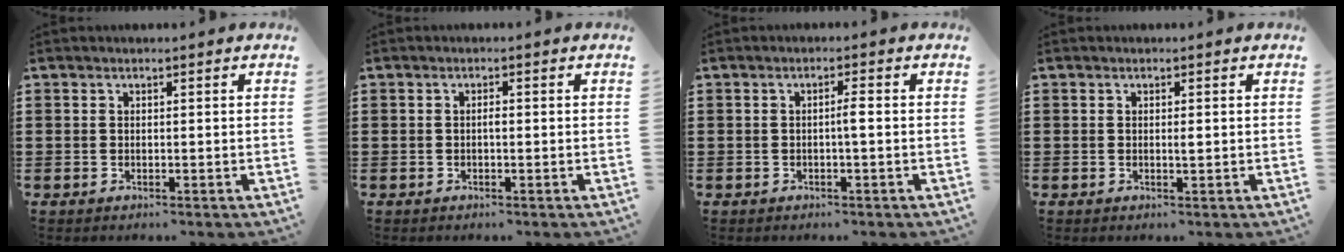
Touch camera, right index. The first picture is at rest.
{"total": 0.9, "force": [-0.1, 0.2, 0.8], "torque": [-0.017, -0.004, -0.002]}
{"total": 1.7, "force": [-0.3, 0.0, 1.7], "torque": [-0.031, 0.000, -0.006]}
{"total": 0.9, "force": [0.0, 0.2, 0.8], "torque": [-0.017, 0.000, 0.001]}